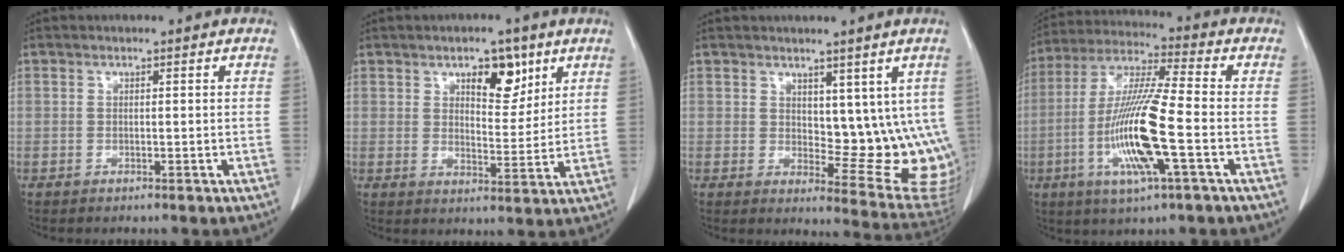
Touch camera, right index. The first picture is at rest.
{"total": 6.9, "force": [3.9, 3.1, 4.7], "torque": [-0.064, 0.001, 0.060]}
{"total": 10.8, "force": [3.1, 5.1, 9.0], "torque": [-0.093, -0.015, 0.053]}
{"total": 15.2, "force": [-3.8, 0.8, 14.7], "torque": [-0.300, -0.012, -0.072]}